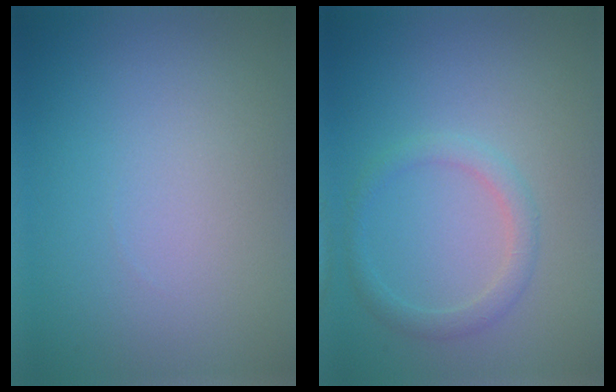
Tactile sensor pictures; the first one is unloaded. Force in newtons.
{"total": 1.9, "press": 1.9, "slide": 0.2}